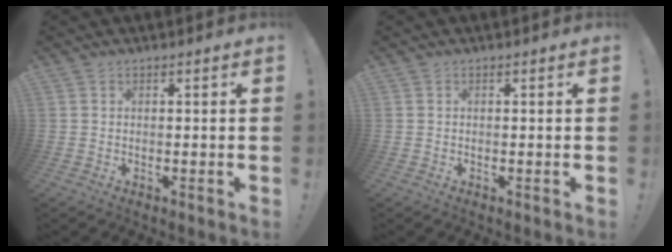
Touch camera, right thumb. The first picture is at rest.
{"total": 0.0}